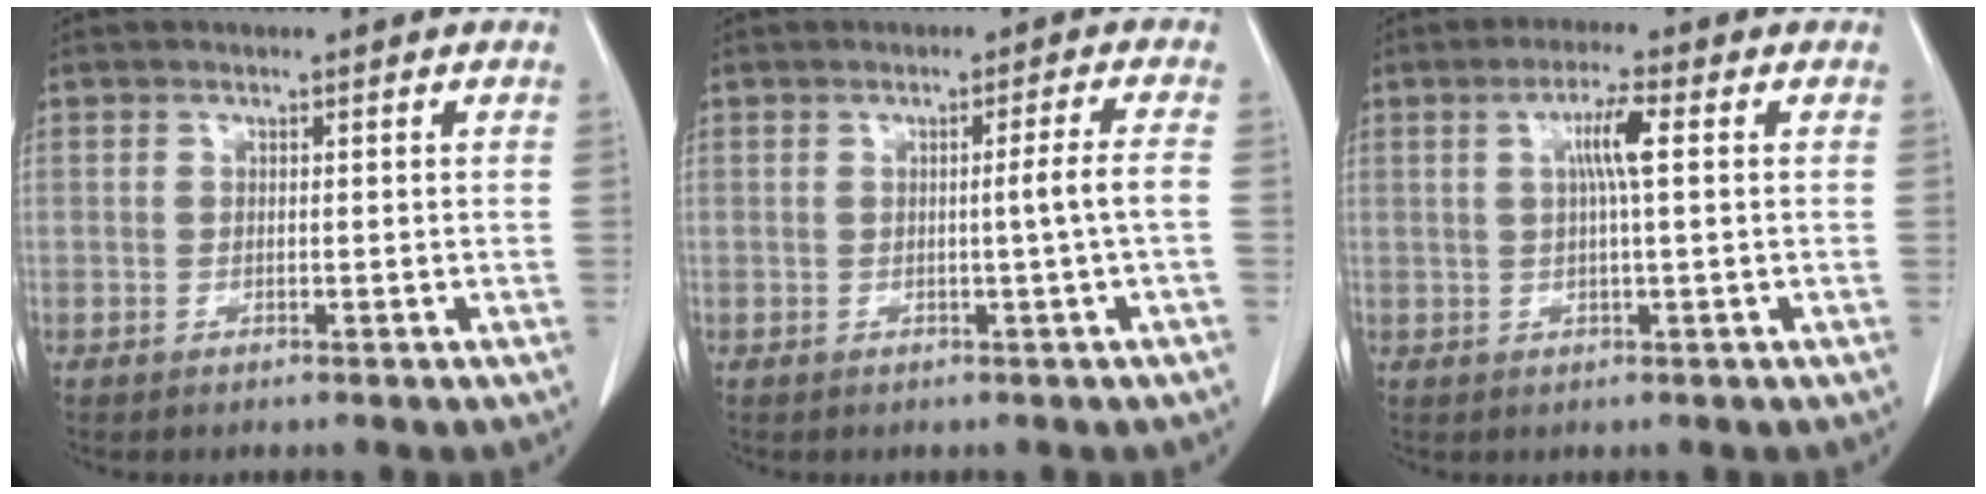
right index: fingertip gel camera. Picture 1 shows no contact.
{"total": 3.2, "force": [-0.5, -1.1, 2.9], "torque": [-0.044, 0.000, -0.007]}
{"total": 4.7, "force": [1.0, 0.1, 4.5], "torque": [-0.083, 0.005, 0.018]}